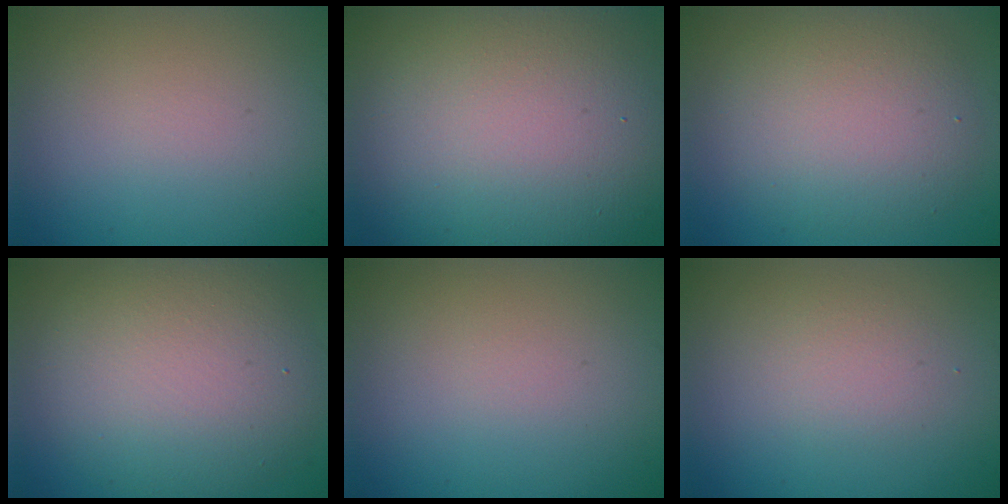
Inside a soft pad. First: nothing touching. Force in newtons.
{"total": 18.4, "press": 18.4, "slide": 0.8}
{"total": 5.7, "press": 5.7, "slide": 0.4}
{"total": 8.4, "press": 8.4, "slide": 0.5}
{"total": 0.0}
{"total": 1.6, "press": 1.6, "slide": 0.0}